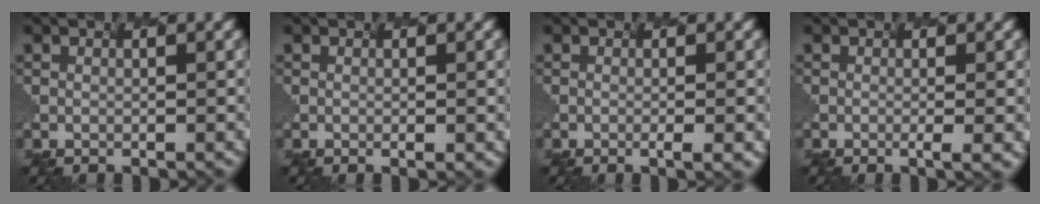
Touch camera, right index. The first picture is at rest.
{"total": 1.1, "force": [-0.1, 0.3, 1.1], "torque": [-0.002, 0.007, 0.004]}
{"total": 2.0, "force": [-0.6, 0.3, 1.9], "torque": [-0.018, 0.005, 0.000]}
{"total": 1.9, "force": [-0.8, 0.0, 1.8], "torque": [-0.027, 0.005, 0.000]}